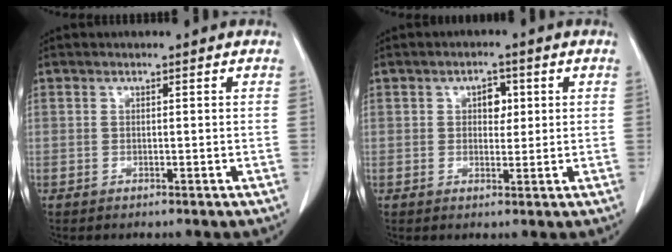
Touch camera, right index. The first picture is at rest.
{"total": 2.9, "force": [0.8, 1.9, 2.1], "torque": [-0.028, 0.005, 0.011]}